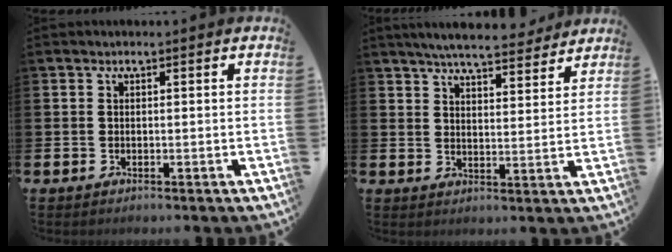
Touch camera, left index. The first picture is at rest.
{"total": 6.3, "force": [6.0, 0.7, 1.7], "torque": [-0.041, -0.033, 0.105]}